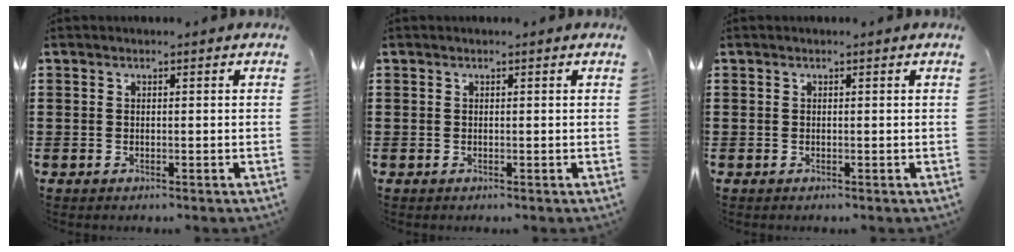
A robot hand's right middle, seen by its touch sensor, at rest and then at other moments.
{"total": 0.0}
{"total": 0.0}